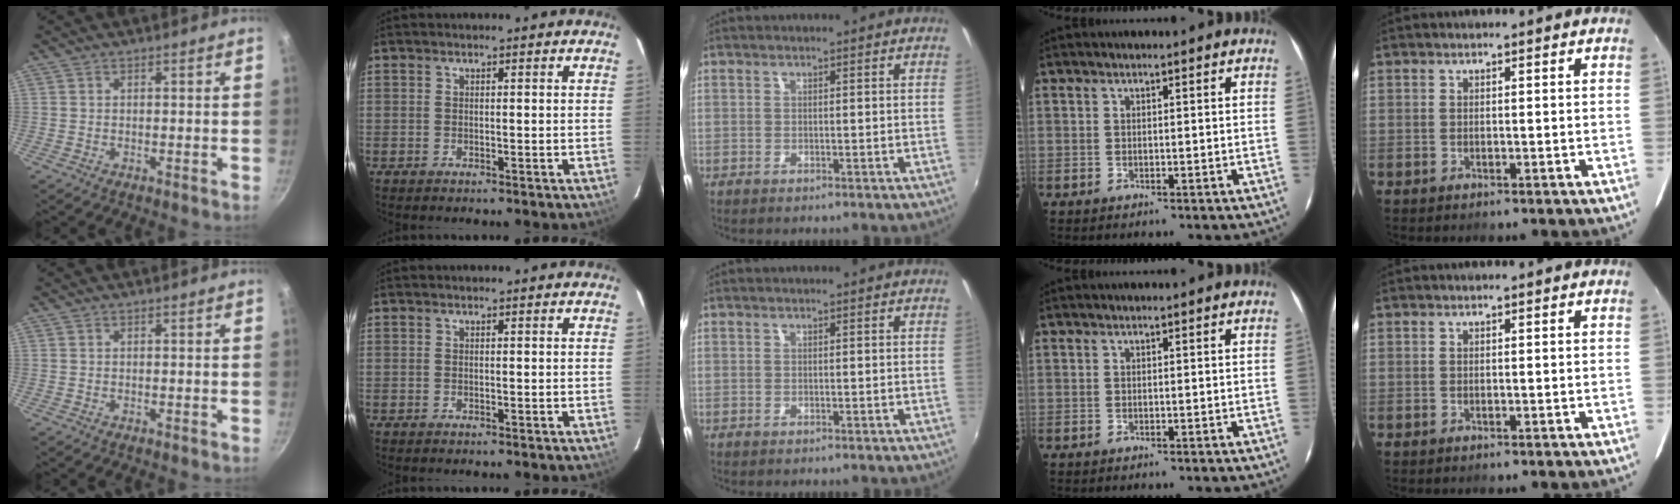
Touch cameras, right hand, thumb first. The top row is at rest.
{}